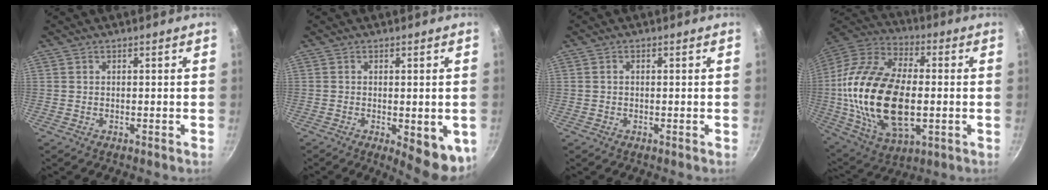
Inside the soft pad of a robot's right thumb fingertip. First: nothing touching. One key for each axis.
{"total": 9.4, "fx": -2.4, "fy": 3.5, "fz": 8.4, "tx": -0.084, "ty": -0.002, "tz": -0.022}
{"total": 0.7, "fx": 0.0, "fy": 0.5, "fz": 0.4, "tx": -0.008, "ty": 0.006, "tz": 0.000}
{"total": 28.0, "fx": -1.6, "fy": 15.7, "fz": 23.1, "tx": -0.449, "ty": 0.015, "tz": -0.029}